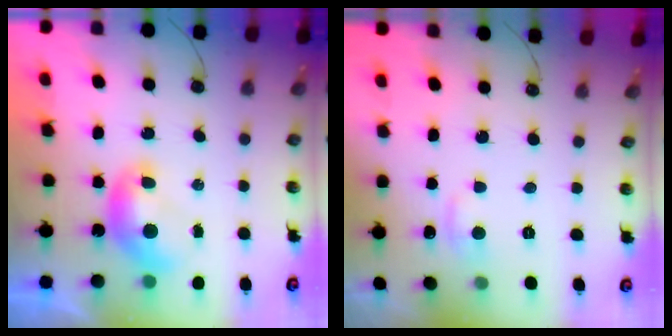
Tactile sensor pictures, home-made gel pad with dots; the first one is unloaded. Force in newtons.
{"total": 1.1, "press": 0.8, "slide": 0.8}